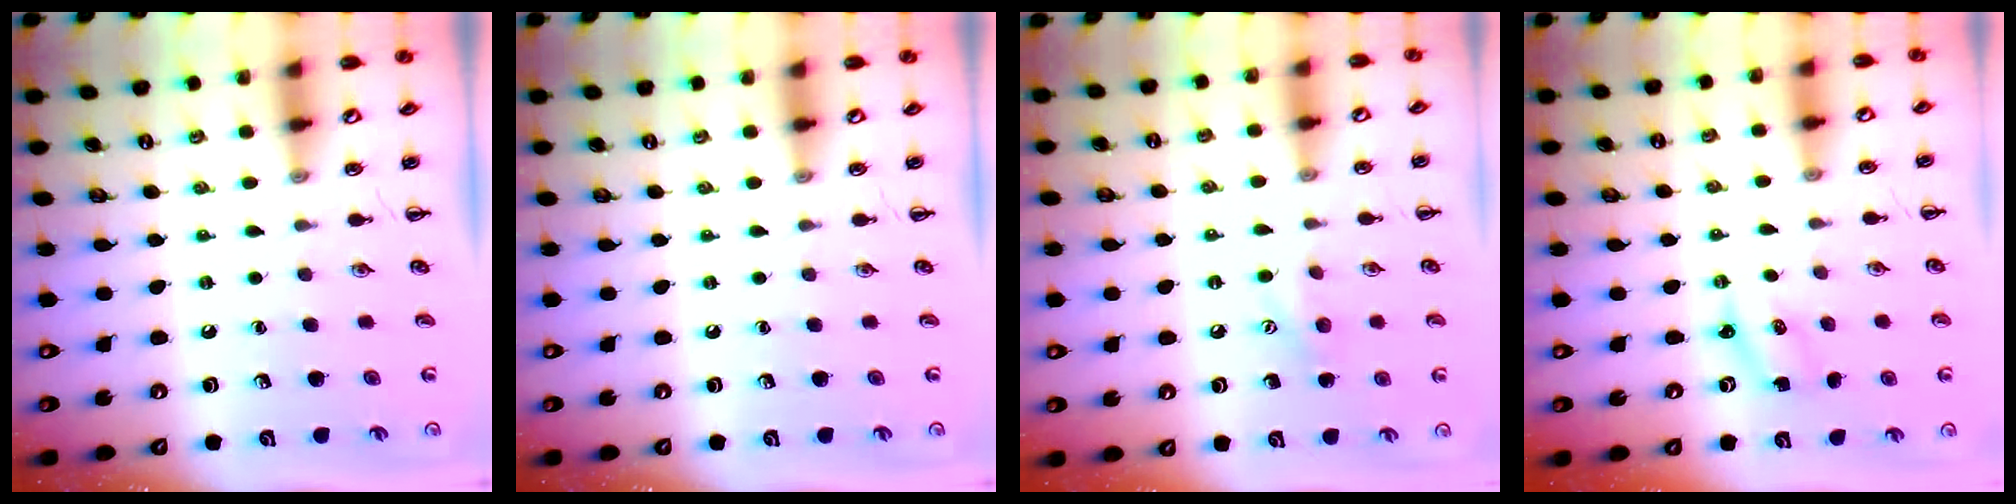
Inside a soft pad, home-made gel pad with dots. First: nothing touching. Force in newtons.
{"total": 0.0}
{"total": 7.5, "press": 7.3, "slide": 1.5}
{"total": 2.3, "press": 2.2, "slide": 0.7}